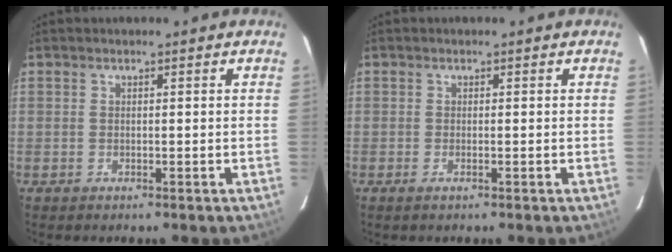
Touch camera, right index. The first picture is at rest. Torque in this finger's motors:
{"motor_torque": [0.16, -0.05, 0.09, 0.01]}